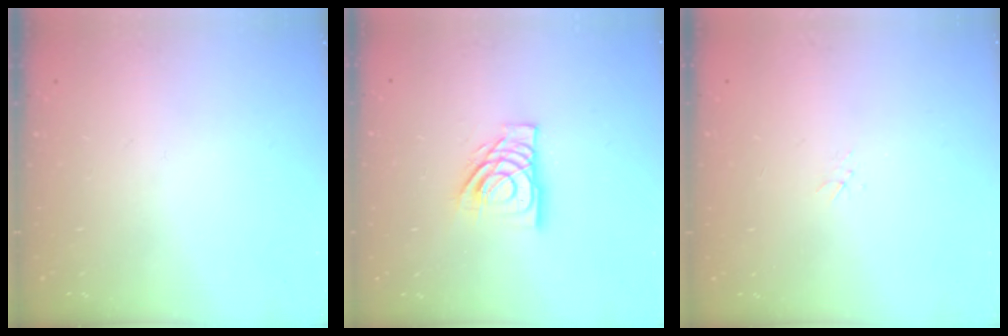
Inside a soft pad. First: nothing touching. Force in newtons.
{"total": 12.6, "press": 12.6, "slide": 1.6}
{"total": 1.5, "press": 1.5, "slide": 0.2}